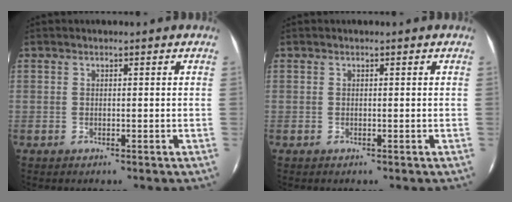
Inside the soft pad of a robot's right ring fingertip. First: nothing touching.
{"total": 0.0}